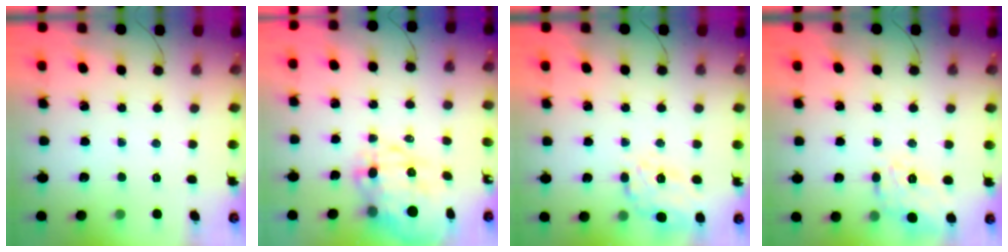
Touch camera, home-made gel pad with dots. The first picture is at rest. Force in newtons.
{"total": 14.2, "press": 13.8, "slide": 3.4}
{"total": 19.0, "press": 18.9, "slide": 1.8}
{"total": 9.6, "press": 9.6, "slide": 0.7}